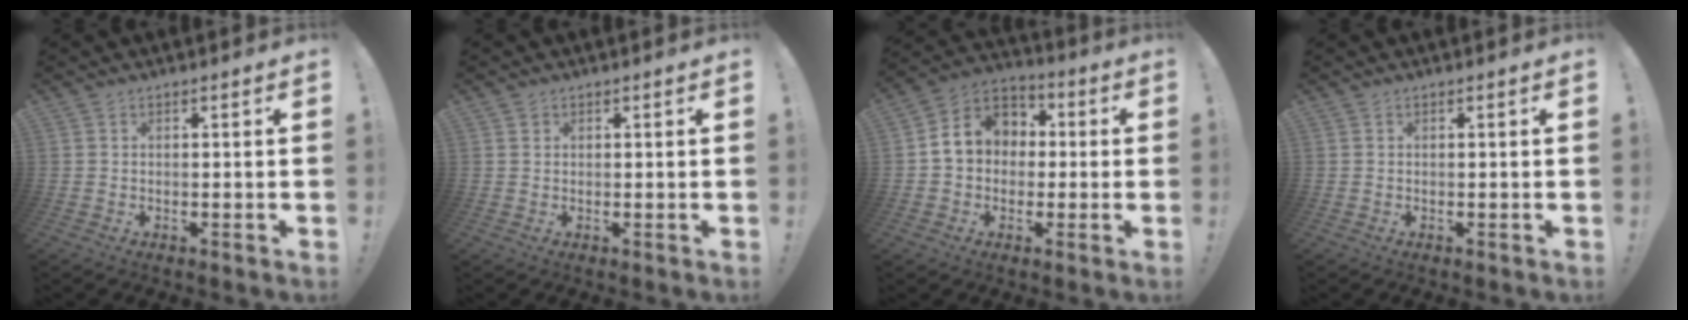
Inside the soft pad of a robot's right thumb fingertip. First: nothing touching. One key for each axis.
{"total": 1.0, "fx": 0.6, "fy": 0.8, "fz": 0.0, "tx": 0.004, "ty": -0.001, "tz": 0.010}
{"total": 10.3, "fx": 0.7, "fy": 9.1, "fz": 4.7, "tx": -0.064, "ty": 0.013, "tz": 0.023}
{"total": 0.0}